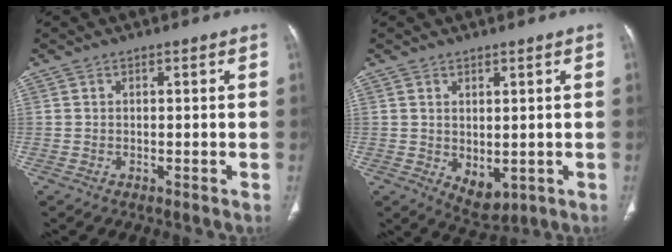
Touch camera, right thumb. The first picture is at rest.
{"total": 5.0, "force": [-0.4, 3.1, 3.9], "torque": [-0.049, -0.008, 0.016]}